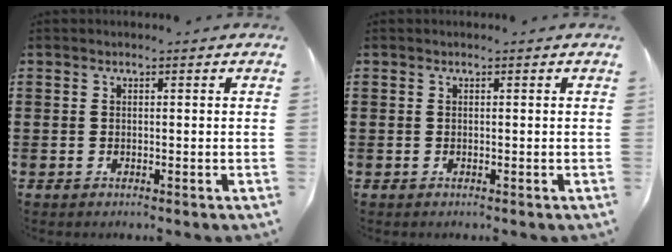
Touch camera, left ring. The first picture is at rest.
{"total": 0.0}